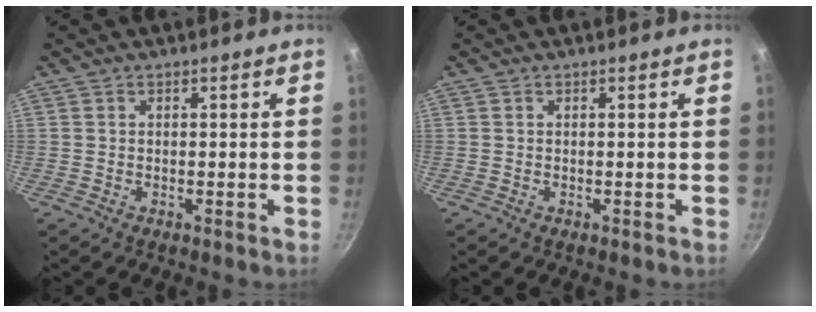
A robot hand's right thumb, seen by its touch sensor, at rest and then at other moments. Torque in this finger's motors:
{"motor_torque": [0.00, 0.00, -0.03, 0.03, 0.00]}